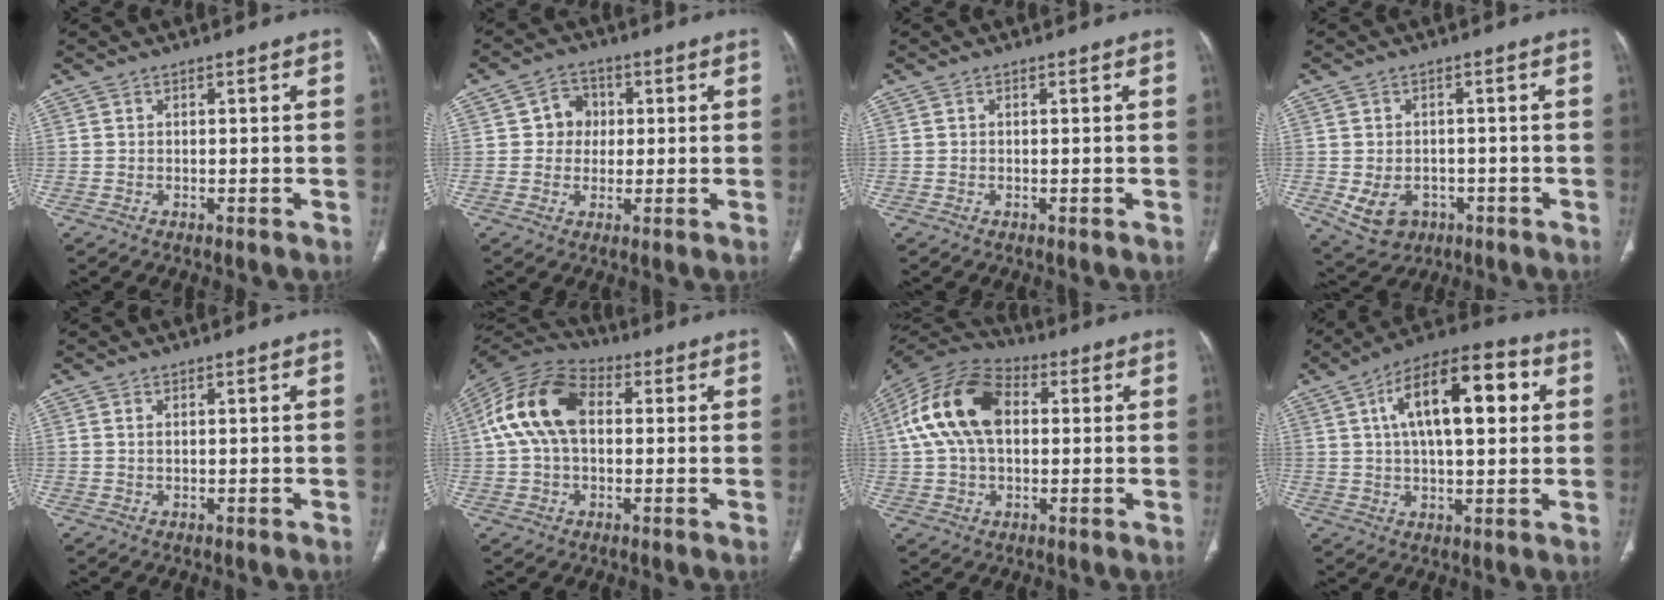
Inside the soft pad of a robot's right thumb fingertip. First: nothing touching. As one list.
[{"total": 5.7, "force": [0.6, 5.2, 2.2], "torque": [0.000, 0.008, 0.004]}, {"total": 0.0}, {"total": 7.4, "force": [-2.3, 5.8, 3.9], "torque": [-0.061, 0.014, -0.020]}, {"total": 0.8, "force": [0.3, 0.3, 0.6], "torque": [-0.017, 0.004, 0.008]}, {"total": 15.0, "force": [2.1, 9.6, 11.4], "torque": [-0.222, 0.035, 0.029]}, {"total": 16.9, "force": [2.8, 10.6, 12.9], "torque": [-0.247, 0.030, 0.044]}, {"total": 17.5, "force": [4.6, 7.6, 15.1], "torque": [-0.223, 0.018, 0.065]}]